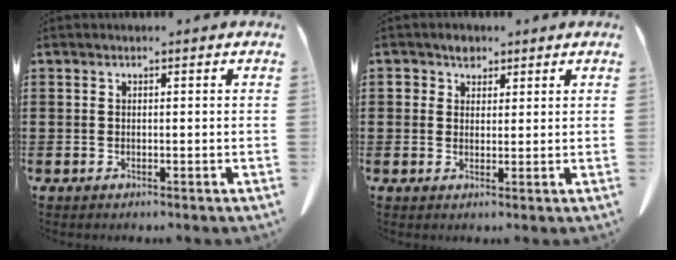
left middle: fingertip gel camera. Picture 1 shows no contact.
{"total": 2.8, "force": [1.9, 1.8, 0.8], "torque": [-0.014, 0.003, 0.035]}